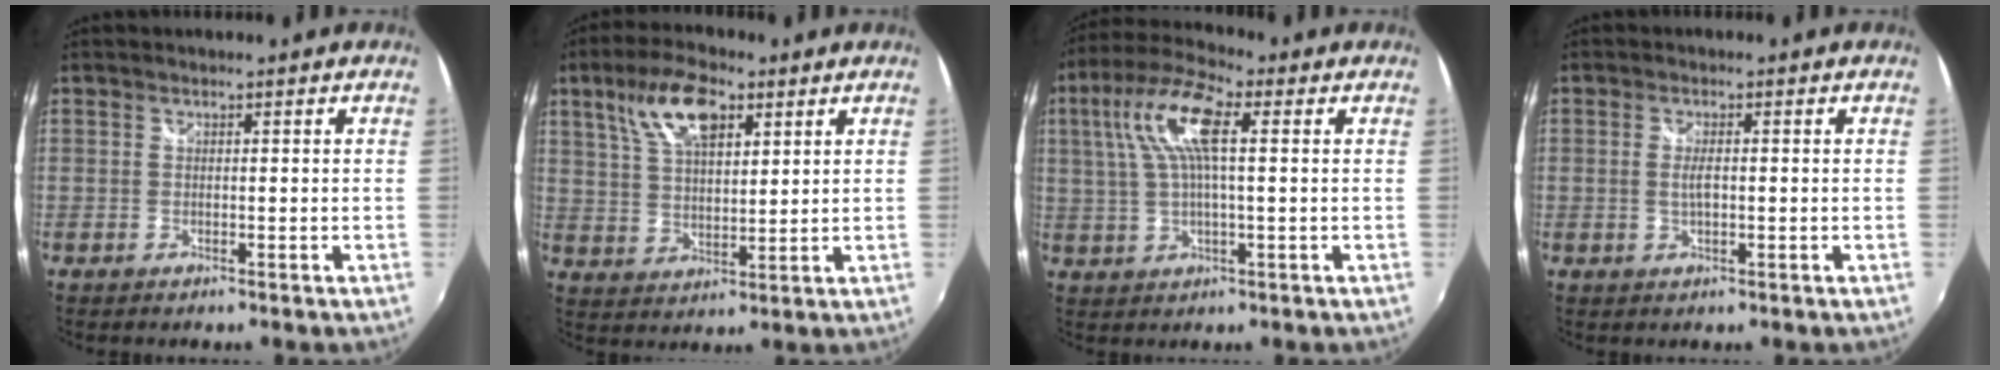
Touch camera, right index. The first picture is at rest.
{"total": 11.2, "force": [5.7, 4.8, 8.3], "torque": [-0.159, 0.021, 0.107]}
{"total": 11.5, "force": [3.0, 3.4, 10.5], "torque": [-0.211, 0.023, 0.053]}
{"total": 2.5, "force": [-0.2, 0.8, 2.4], "torque": [-0.045, -0.003, -0.004]}